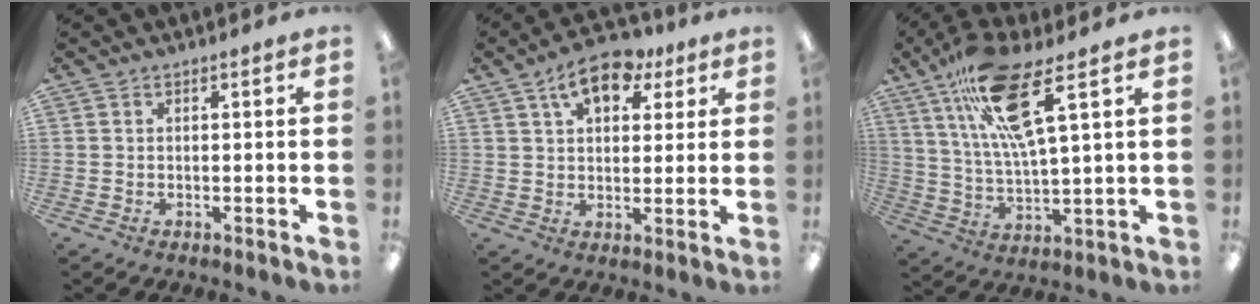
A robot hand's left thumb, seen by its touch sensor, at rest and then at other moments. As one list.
[{"total": 11.0, "force": [6.3, 6.0, 6.7], "torque": [-0.088, -0.021, 0.108]}, {"total": 16.9, "force": [9.7, 3.8, 13.3], "torque": [-0.257, -0.029, 0.159]}]